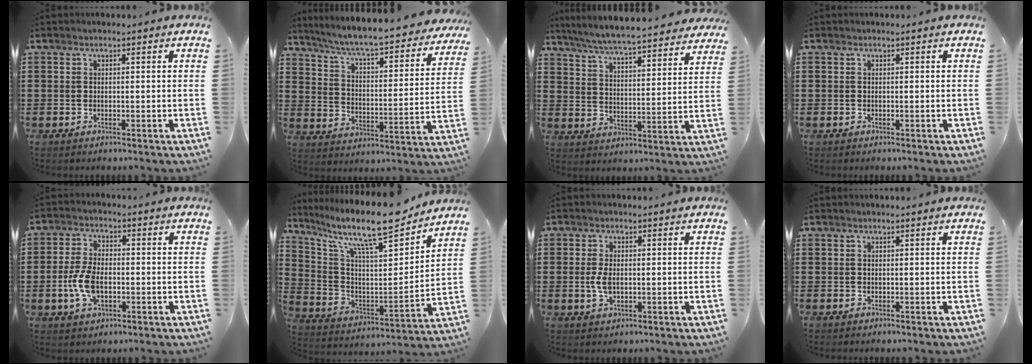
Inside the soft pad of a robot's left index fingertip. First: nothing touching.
{"total": 6.6, "force": [5.9, -0.2, 3.0], "torque": [-0.083, -0.045, 0.094]}
{"total": 6.2, "force": [5.9, -0.4, 1.9], "torque": [-0.065, -0.044, 0.099]}
{"total": 0.0}
{"total": 6.7, "force": [-1.3, 3.6, 5.4], "torque": [-0.136, -0.005, -0.033]}
{"total": 13.0, "force": [10.6, 2.2, 7.2], "torque": [-0.157, -0.078, 0.176]}
{"total": 3.4, "force": [-0.1, 1.8, 2.9], "torque": [-0.072, -0.001, -0.007]}
{"total": 0.0}